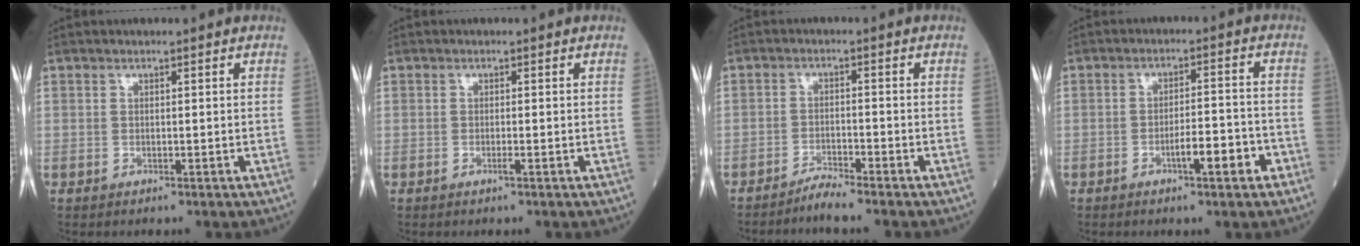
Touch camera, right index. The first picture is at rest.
{"total": 0.7, "force": [-0.4, -0.2, 0.6], "torque": [-0.011, -0.001, -0.008]}
{"total": 2.9, "force": [-2.7, -0.8, 0.7], "torque": [-0.014, -0.011, -0.054]}
{"total": 5.5, "force": [-2.8, 0.8, 4.6], "torque": [-0.068, 0.005, -0.045]}